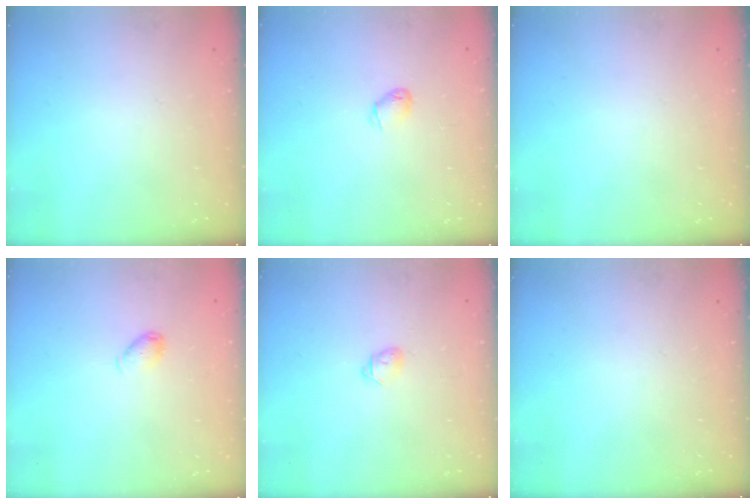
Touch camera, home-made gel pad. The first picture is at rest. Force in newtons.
{"total": 2.3, "press": 2.3, "slide": 0.5}
{"total": 0.0}
{"total": 5.2, "press": 5.1, "slide": 0.8}
{"total": 4.0, "press": 3.9, "slide": 1.1}
{"total": 0.0}